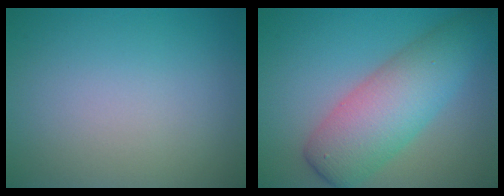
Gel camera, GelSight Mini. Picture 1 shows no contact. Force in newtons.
{"total": 7.5, "press": 7.5, "slide": 0.2}